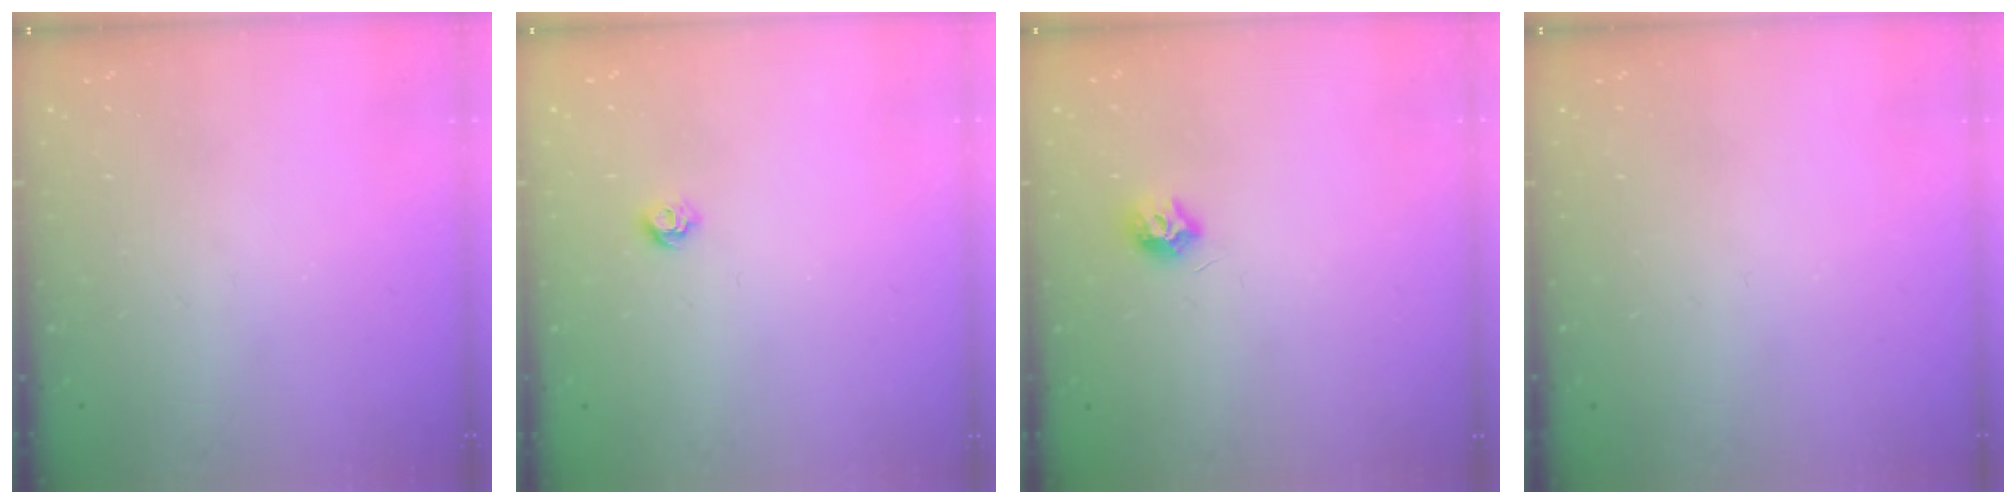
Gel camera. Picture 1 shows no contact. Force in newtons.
{"total": 5.3, "press": 5.3, "slide": 0.8}
{"total": 7.4, "press": 7.4, "slide": 0.2}
{"total": 0.0}